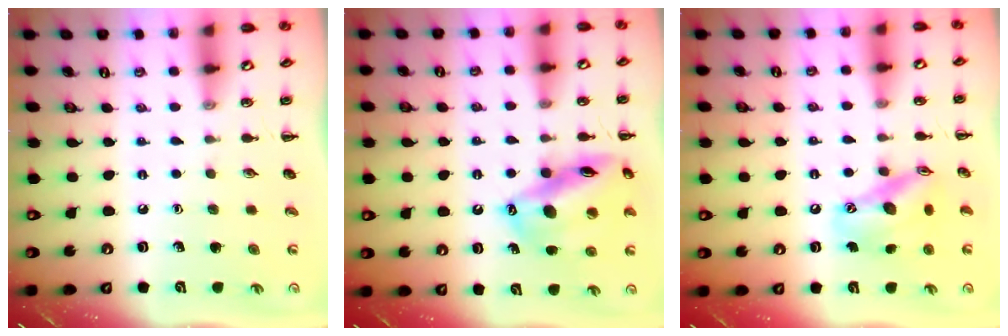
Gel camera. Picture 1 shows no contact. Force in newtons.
{"total": 16.5, "press": 16.1, "slide": 3.4}
{"total": 14.4, "press": 14.1, "slide": 2.8}